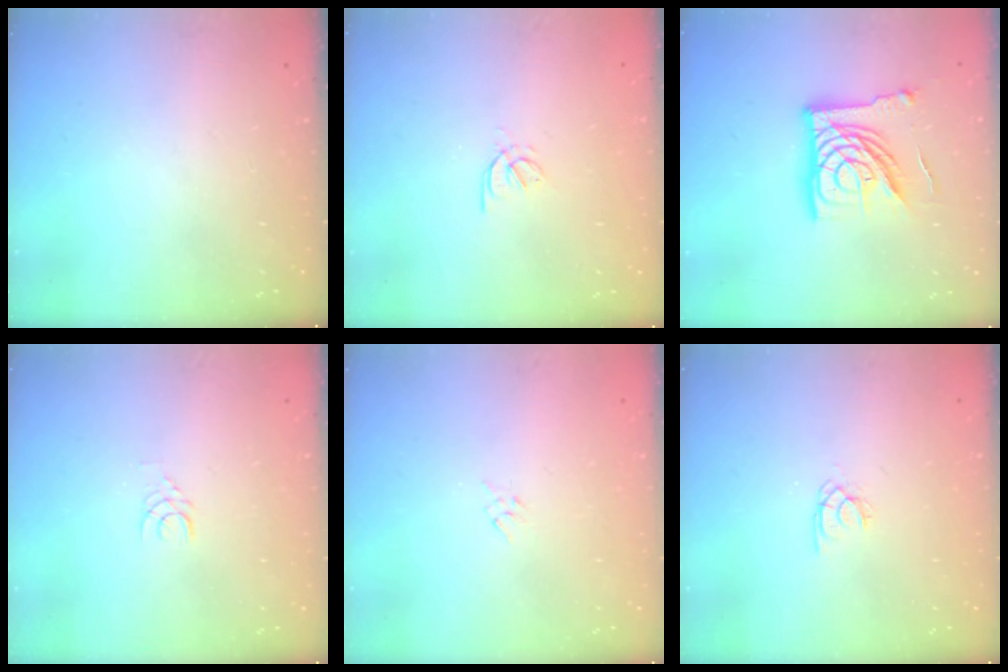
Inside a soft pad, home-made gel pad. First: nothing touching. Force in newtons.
{"total": 2.3, "press": 2.3, "slide": 0.6}
{"total": 17.0, "press": 16.9, "slide": 0.9}
{"total": 3.2, "press": 3.2, "slide": 0.4}
{"total": 1.6, "press": 1.6, "slide": 0.4}
{"total": 1.7, "press": 1.6, "slide": 0.4}